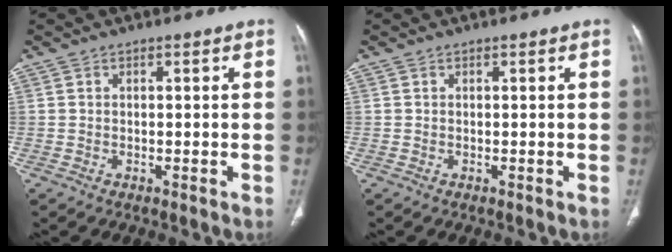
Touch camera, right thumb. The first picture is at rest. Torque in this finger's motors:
{"motor_torque": [0.00, 0.00, 0.00, 0.00, 0.00]}